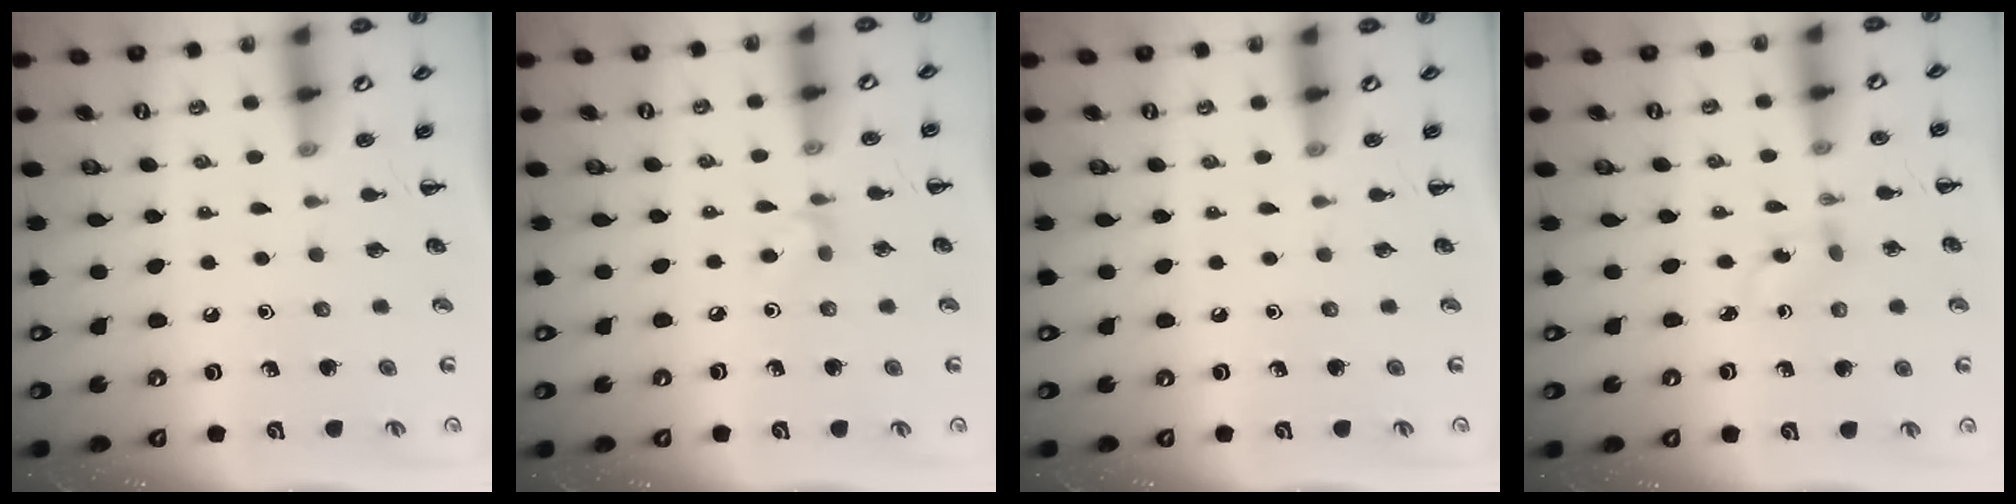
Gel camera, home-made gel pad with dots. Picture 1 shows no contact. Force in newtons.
{"total": 4.2, "press": 3.9, "slide": 1.5}
{"total": 0.0}
{"total": 1.9, "press": 1.7, "slide": 0.9}